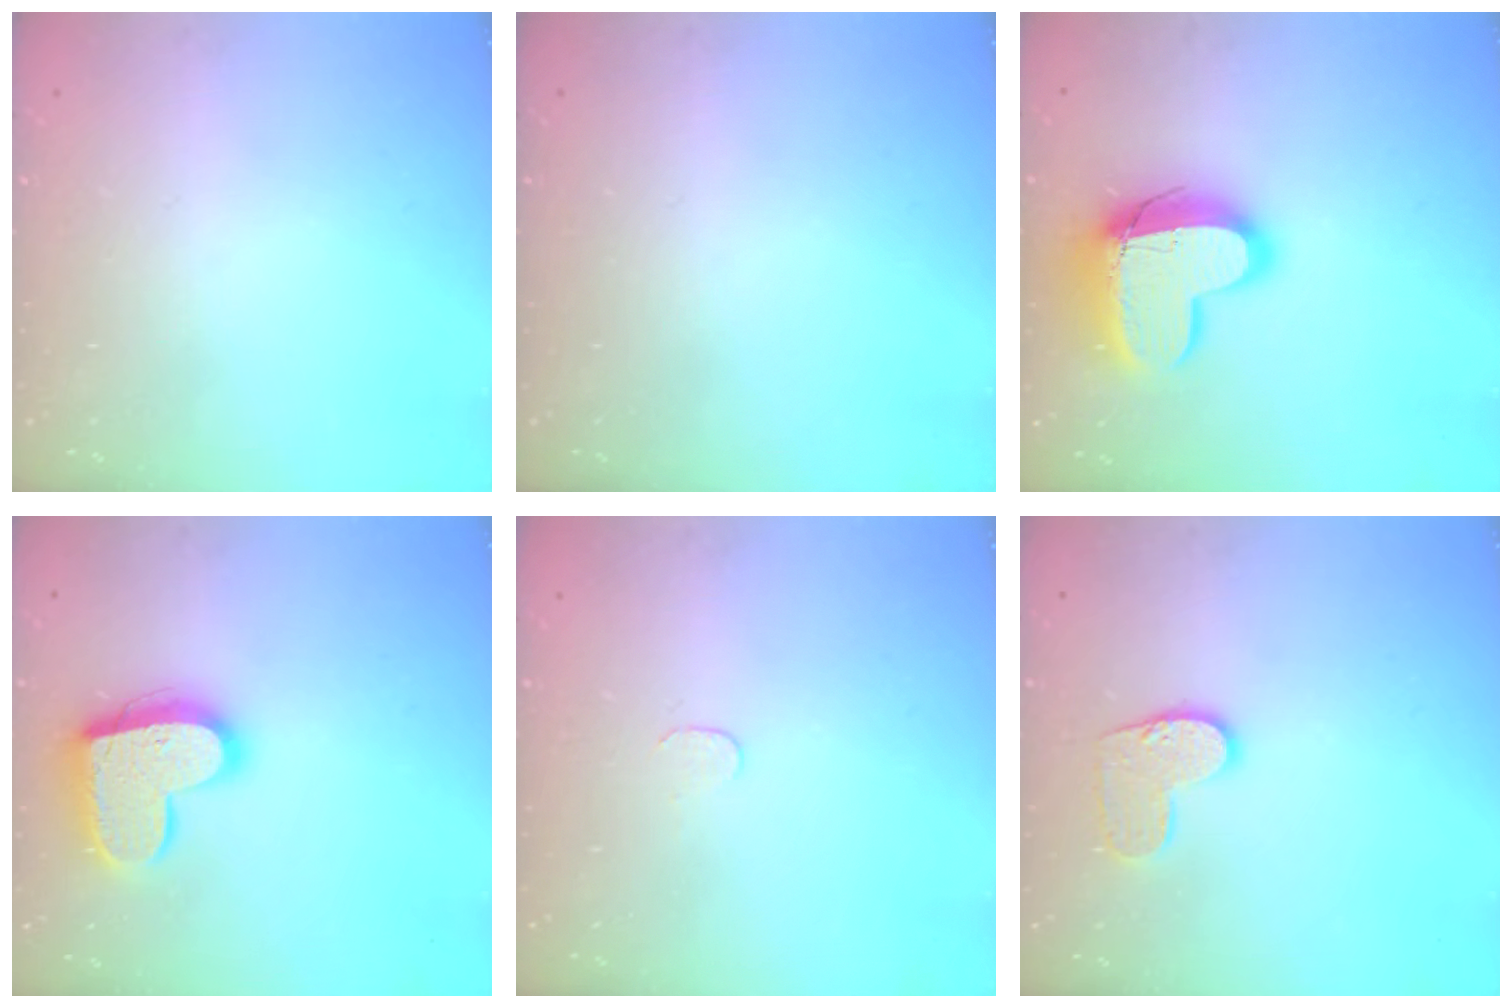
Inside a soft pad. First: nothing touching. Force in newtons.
{"total": 0.0}
{"total": 15.2, "press": 15.2, "slide": 1.4}
{"total": 16.3, "press": 16.3, "slide": 1.3}
{"total": 3.5, "press": 3.5, "slide": 0.3}
{"total": 9.0, "press": 9.0, "slide": 0.5}